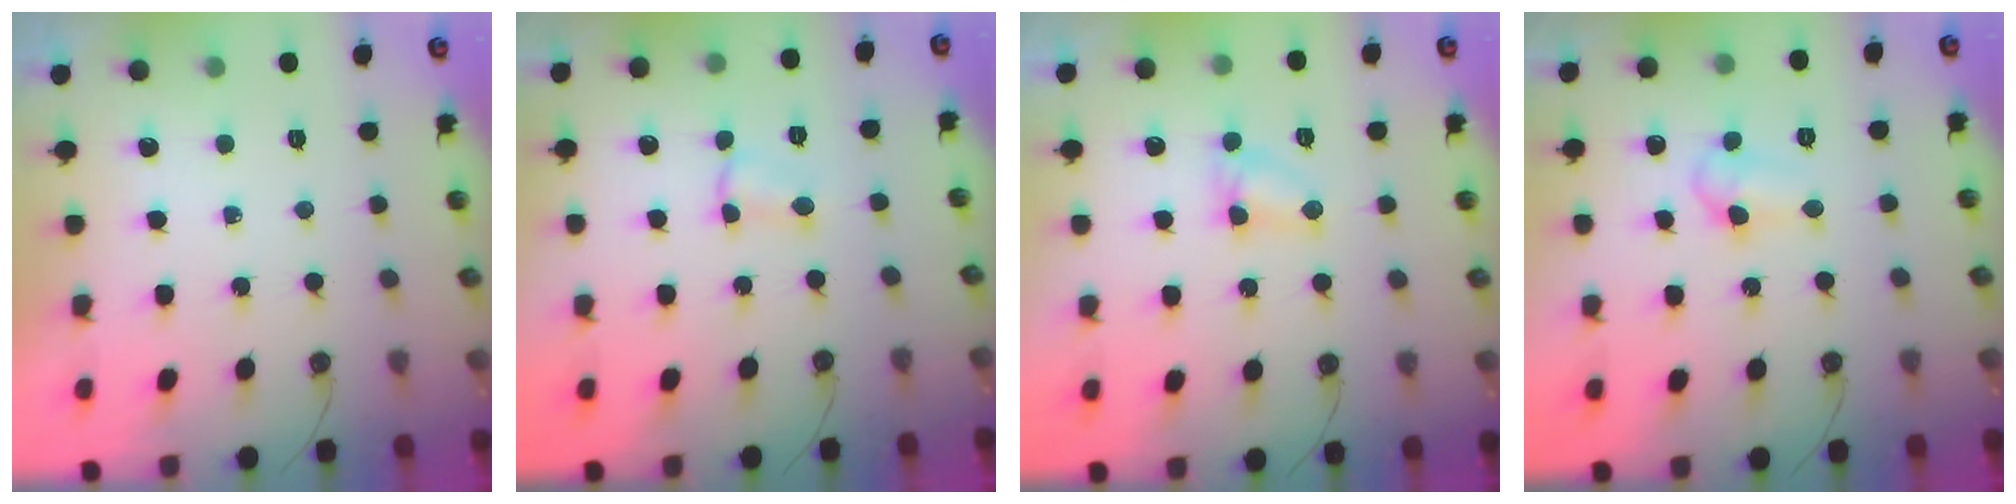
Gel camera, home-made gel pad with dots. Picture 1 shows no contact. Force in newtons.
{"total": 2.5, "press": 2.5, "slide": 0.4}
{"total": 3.8, "press": 3.8, "slide": 0.3}
{"total": 6.5, "press": 5.4, "slide": 3.7}